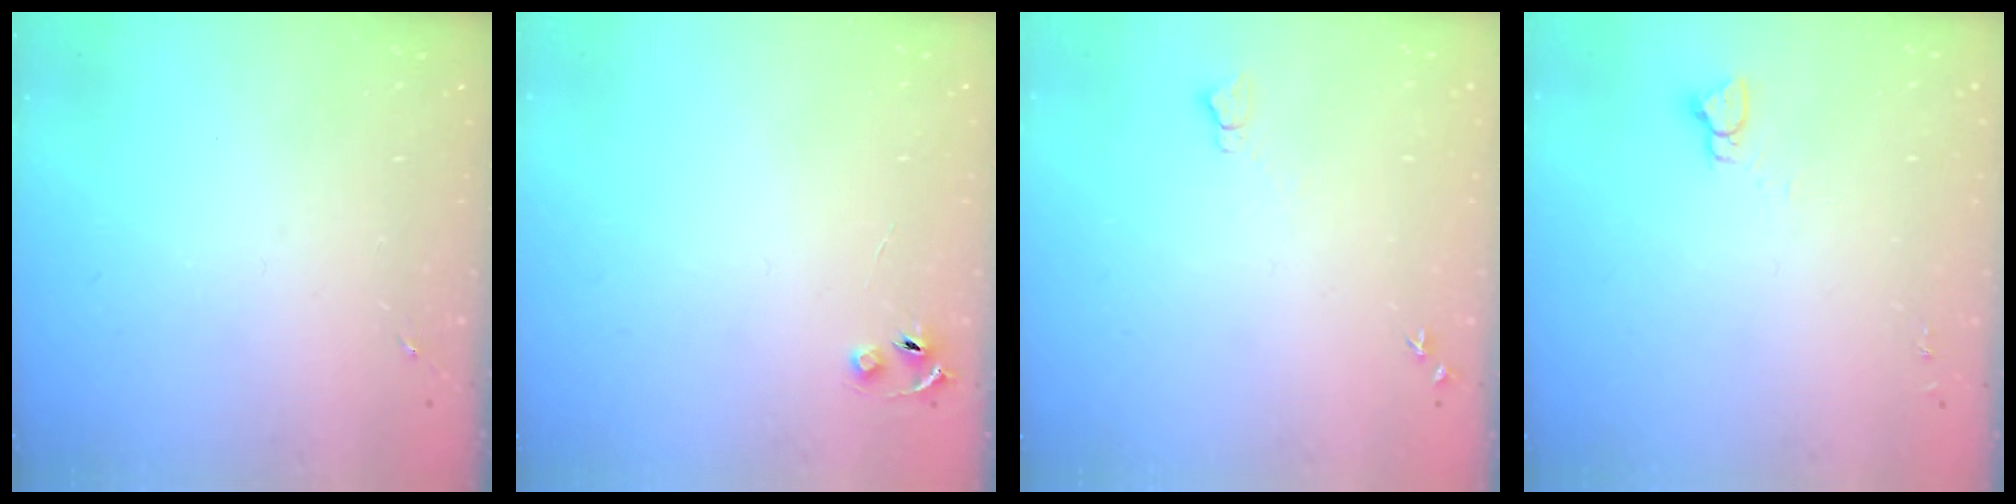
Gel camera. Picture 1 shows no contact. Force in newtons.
{"total": 4.0, "press": 3.9, "slide": 0.4}
{"total": 4.6, "press": 4.6, "slide": 0.6}
{"total": 3.3, "press": 3.3, "slide": 0.2}